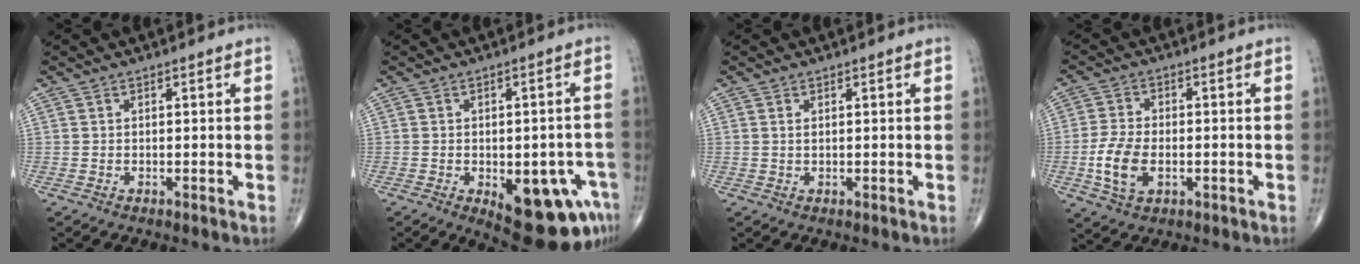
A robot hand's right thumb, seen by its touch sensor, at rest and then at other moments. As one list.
[{"total": 14.6, "force": [-5.9, 6.5, 11.7], "torque": [-0.113, 0.018, -0.057]}, {"total": 0.6, "force": [0.3, 0.2, 0.5], "torque": [-0.011, 0.002, 0.006]}, {"total": 8.0, "force": [-1.9, 4.6, 6.3], "torque": [-0.132, 0.000, -0.035]}]